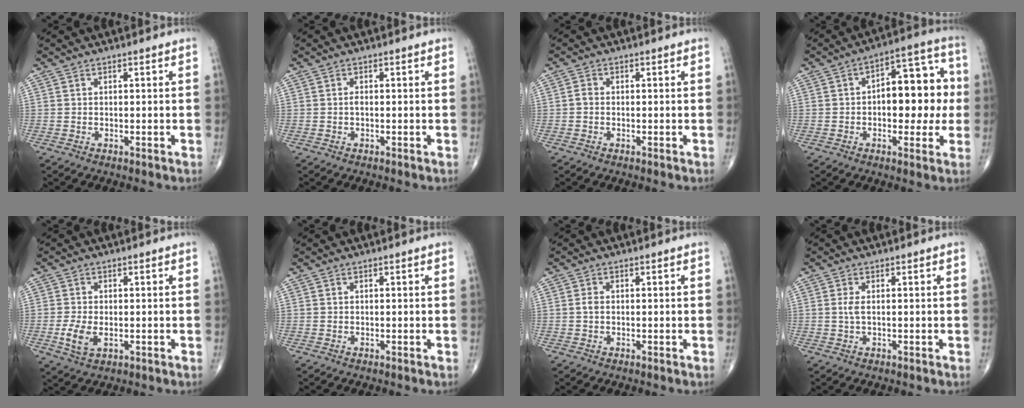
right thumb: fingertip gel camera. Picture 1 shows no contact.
{"total": 0.6, "force": [-0.1, 0.2, 0.5], "torque": [-0.011, 0.000, -0.004]}
{"total": 1.1, "force": [-0.2, 0.8, 0.7], "torque": [-0.010, 0.001, -0.007]}
{"total": 14.4, "force": [0.0, 7.8, 12.1], "torque": [-0.118, 0.037, -0.006]}
{"total": 4.7, "force": [-0.9, 2.5, 3.8], "torque": [-0.081, -0.007, -0.015]}
{"total": 0.0}
{"total": 1.1, "force": [-0.1, 0.7, 0.9], "torque": [-0.017, 0.000, -0.002]}
{"total": 1.5, "force": [0.1, 0.4, 1.4], "torque": [-0.040, 0.000, 0.005]}